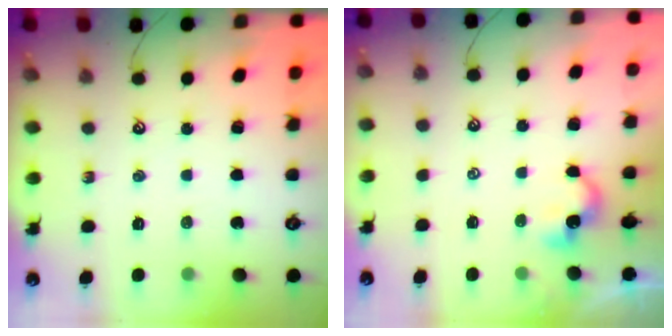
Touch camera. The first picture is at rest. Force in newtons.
{"total": 2.5, "press": 2.5, "slide": 0.3}